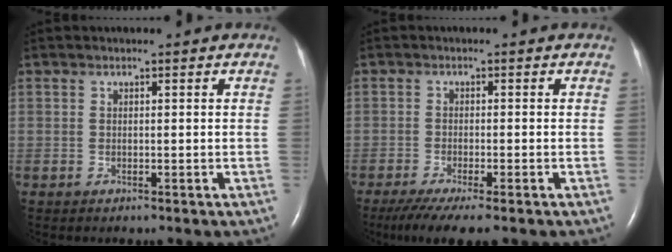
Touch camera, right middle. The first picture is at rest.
{"total": 7.6, "force": [-5.6, 0.8, 5.0], "torque": [-0.084, -0.021, -0.089]}